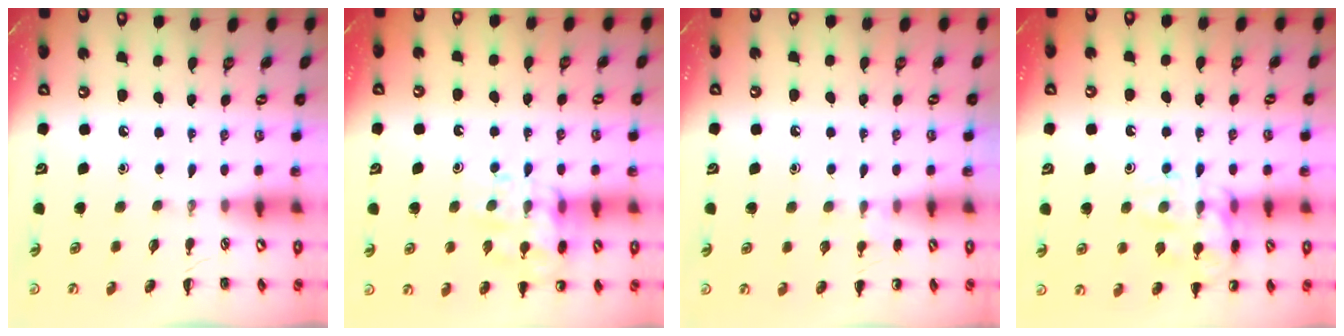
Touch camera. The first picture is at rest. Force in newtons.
{"total": 14.5, "press": 14.4, "slide": 2.0}
{"total": 6.1, "press": 5.9, "slide": 1.8}
{"total": 14.1, "press": 14.1, "slide": 1.1}